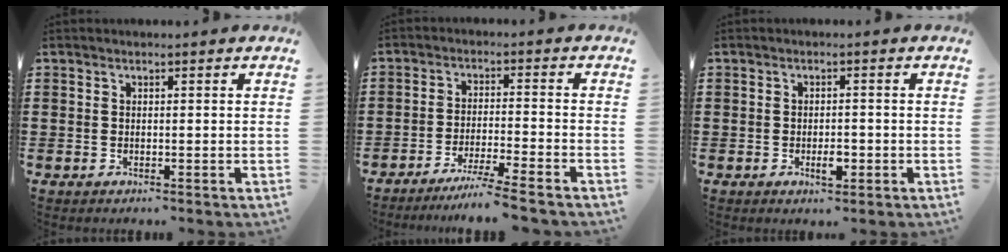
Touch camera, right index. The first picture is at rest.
{"total": 5.3, "force": [-4.7, -0.7, 2.4], "torque": [-0.052, -0.018, -0.092]}
{"total": 2.8, "force": [-1.0, 1.1, 2.4], "torque": [-0.043, 0.001, -0.017]}